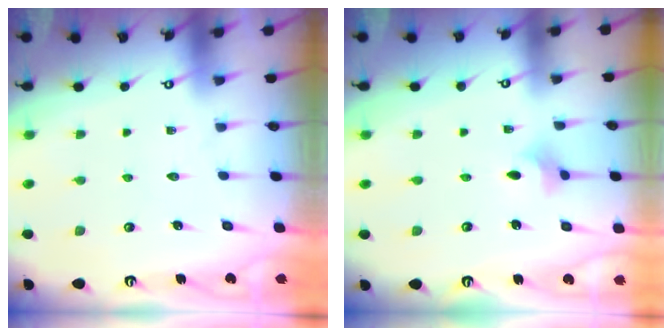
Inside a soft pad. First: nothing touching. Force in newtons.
{"total": 3.1, "press": 3.1, "slide": 0.7}